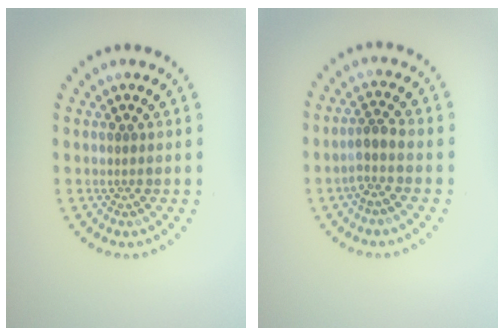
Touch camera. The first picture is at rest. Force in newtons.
{"total": 2.1, "press": 1.5, "slide": 1.4}